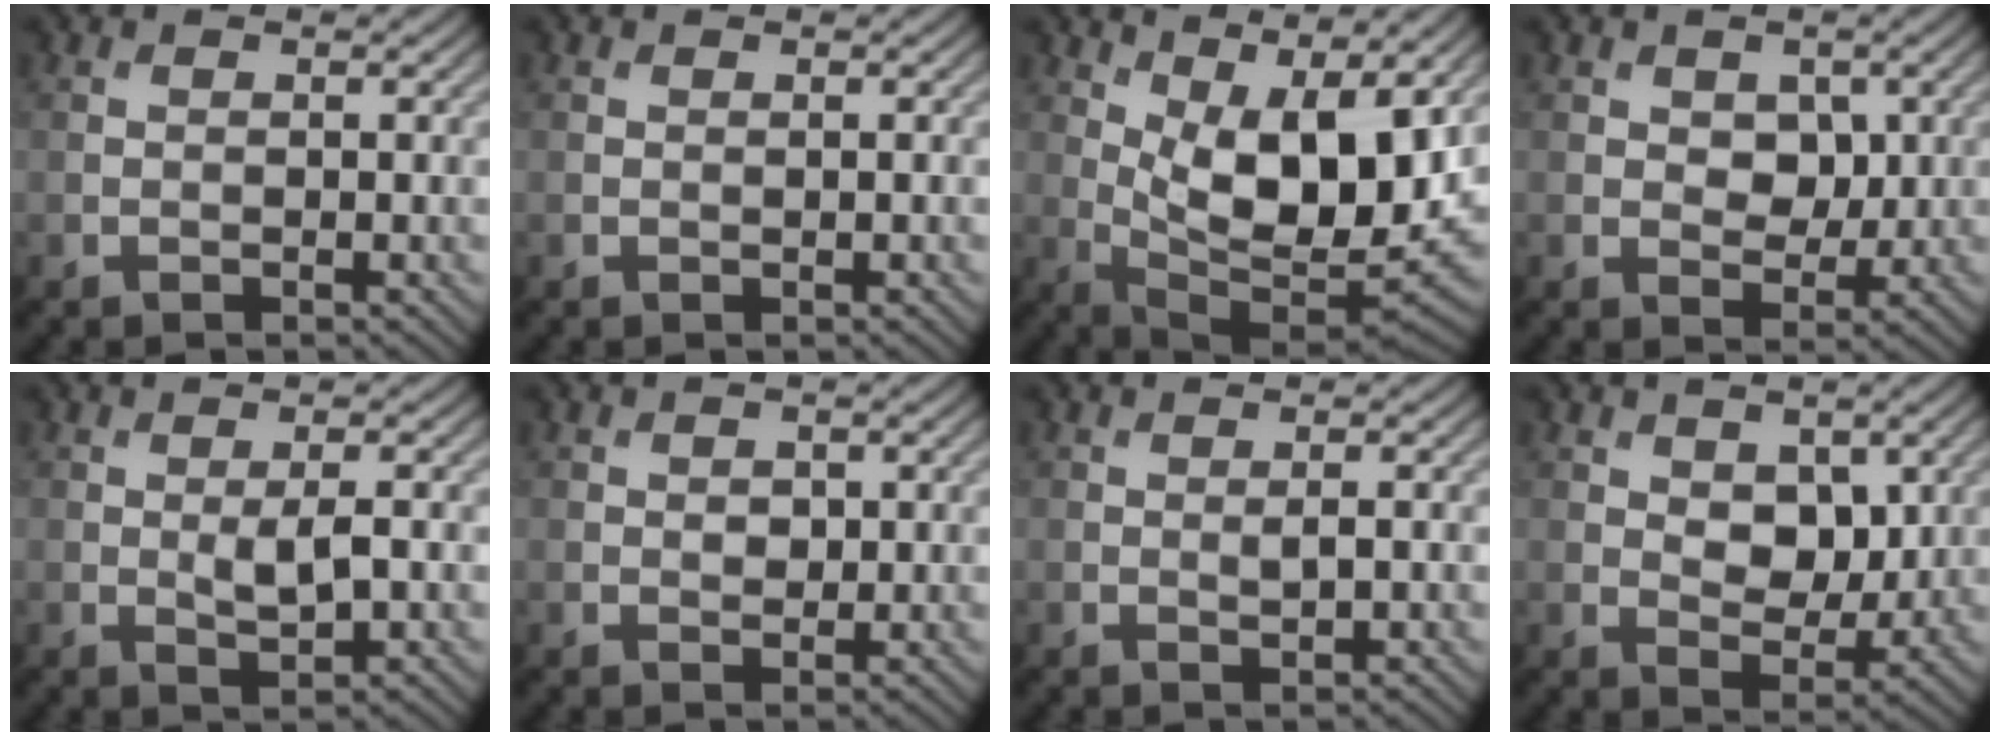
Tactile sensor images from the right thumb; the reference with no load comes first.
{"total": 0.0}
{"total": 14.7, "force": [4.3, 6.4, 12.5], "torque": [-0.211, 0.001, 0.077]}
{"total": 3.3, "force": [0.8, 2.4, 2.1], "torque": [-0.039, -0.006, 0.006]}
{"total": 3.1, "force": [0.1, 1.0, 2.9], "torque": [-0.058, -0.003, 0.004]}
{"total": 1.2, "force": [0.3, 0.9, 0.8], "torque": [-0.015, -0.004, 0.005]}
{"total": 1.2, "force": [0.1, 0.4, 1.2], "torque": [-0.022, -0.002, 0.002]}
{"total": 4.8, "force": [1.6, 3.2, 3.3], "torque": [-0.061, -0.011, 0.022]}